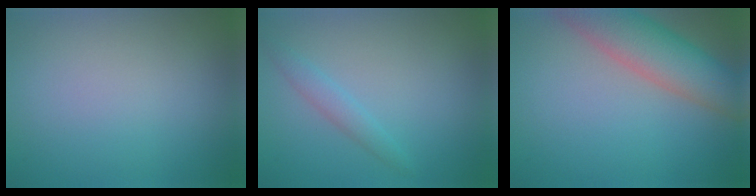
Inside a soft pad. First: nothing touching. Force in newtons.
{"total": 1.6, "press": 1.6, "slide": 0.1}
{"total": 7.1, "press": 7.0, "slide": 0.7}